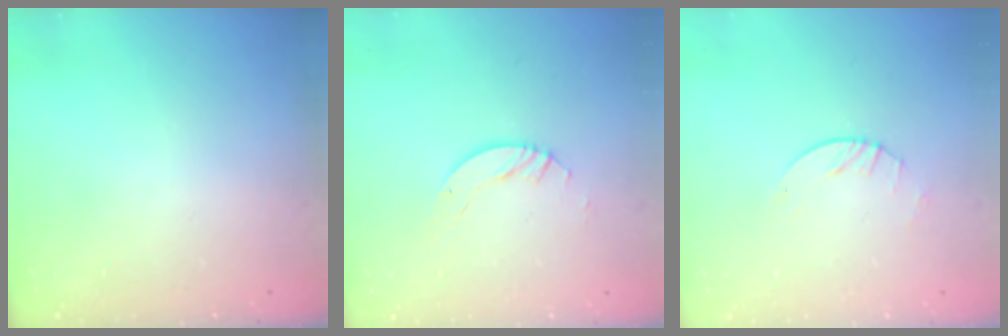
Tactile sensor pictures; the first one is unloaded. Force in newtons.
{"total": 4.0, "press": 4.0, "slide": 0.3}
{"total": 2.8, "press": 2.8, "slide": 0.4}